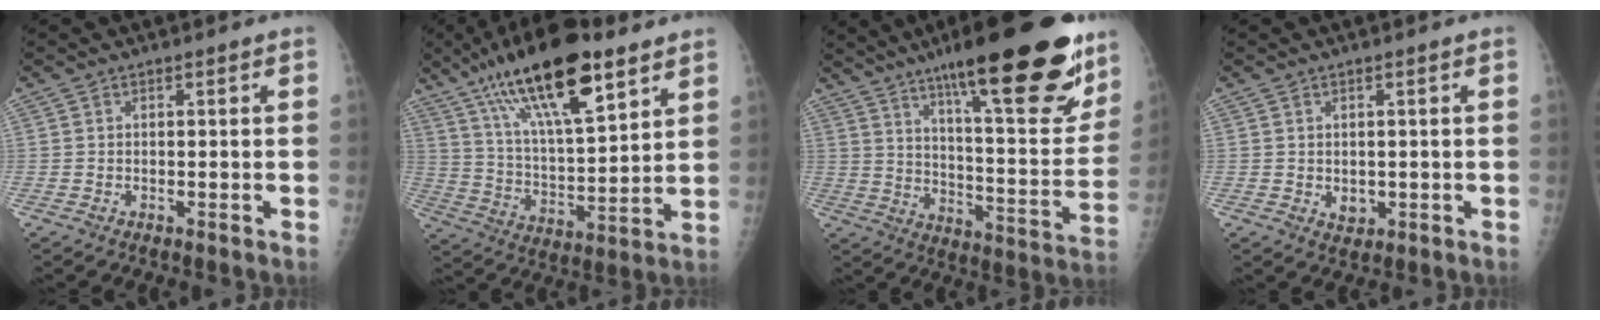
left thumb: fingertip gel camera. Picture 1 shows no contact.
{"total": 21.7, "force": [12.8, 6.7, 16.1], "torque": [-0.262, -0.043, 0.227]}
{"total": 28.6, "force": [18.1, 6.5, 21.1], "torque": [-0.277, -0.066, 0.273]}
{"total": 2.5, "force": [-0.2, 2.0, 1.5], "torque": [-0.013, -0.002, 0.005]}